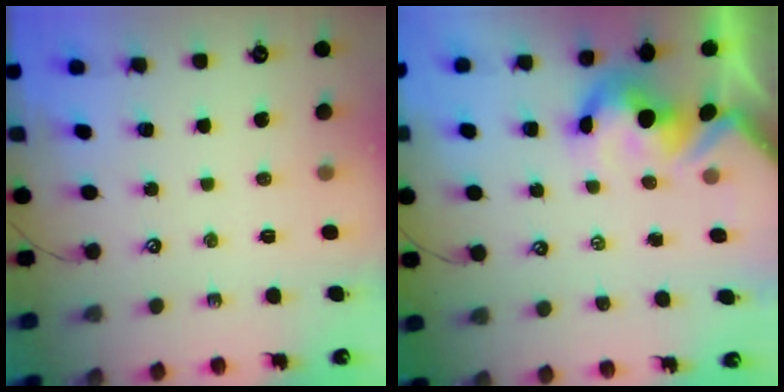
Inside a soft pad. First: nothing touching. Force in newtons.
{"total": 5.9, "press": 5.8, "slide": 1.1}